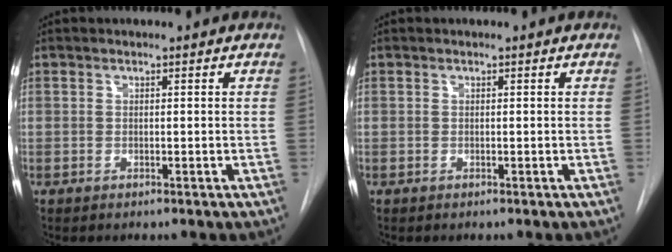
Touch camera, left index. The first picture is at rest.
{"total": 0.0}